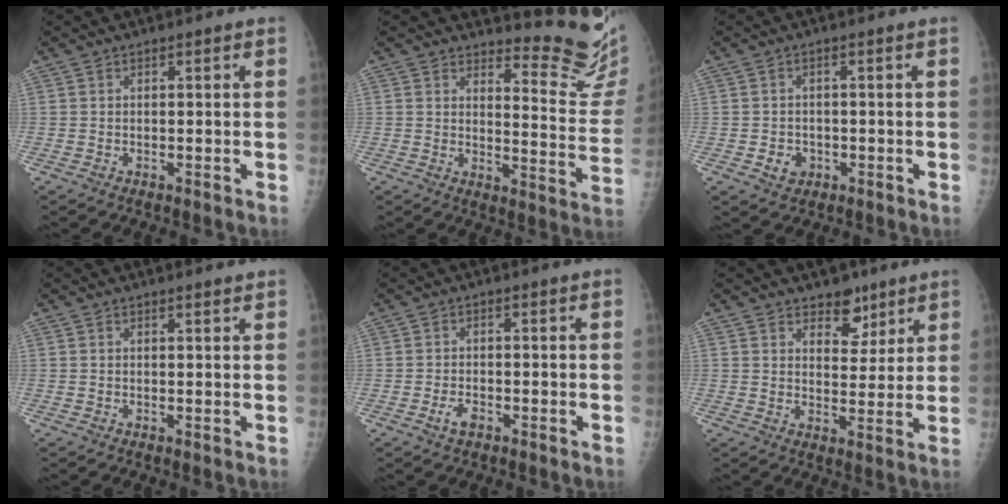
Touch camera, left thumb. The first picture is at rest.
{"total": 13.9, "force": [13.4, 1.5, 3.3], "torque": [-0.018, -0.183, 0.145]}
{"total": 3.1, "force": [-0.9, 2.6, 1.2], "torque": [-0.008, 0.004, -0.008]}
{"total": 1.1, "force": [1.0, 0.0, 0.3], "torque": [0.000, -0.005, 0.015]}
{"total": 2.2, "force": [-1.2, 1.1, 1.5], "torque": [-0.030, 0.005, -0.021]}
{"total": 6.1, "force": [4.4, 3.5, 2.4], "torque": [-0.003, -0.030, 0.069]}